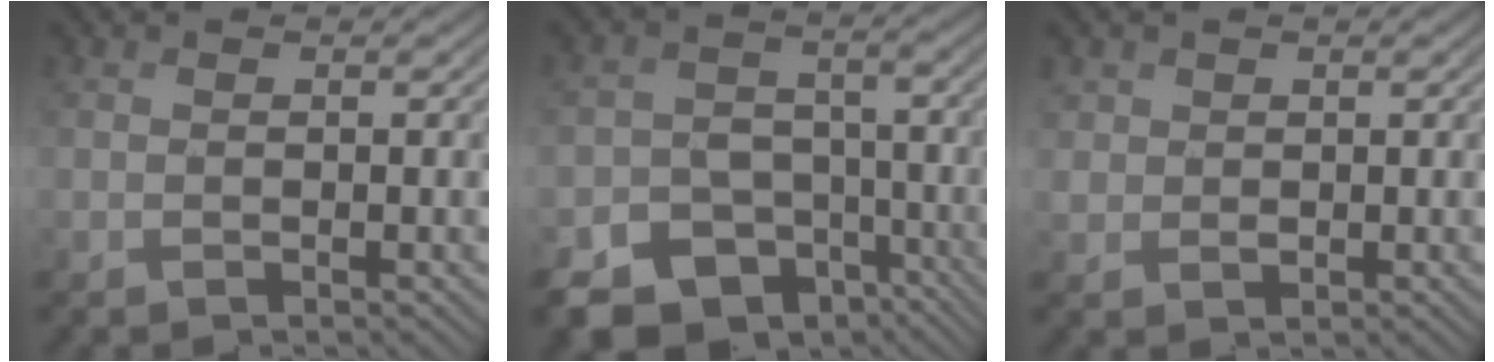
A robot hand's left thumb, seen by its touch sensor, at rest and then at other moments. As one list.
[{"total": 15.2, "force": [-9.9, 10.8, 4.1], "torque": [-0.104, -0.055, -0.142]}, {"total": 2.1, "force": [0.9, 1.8, 0.5], "torque": [-0.020, -0.005, 0.015]}]